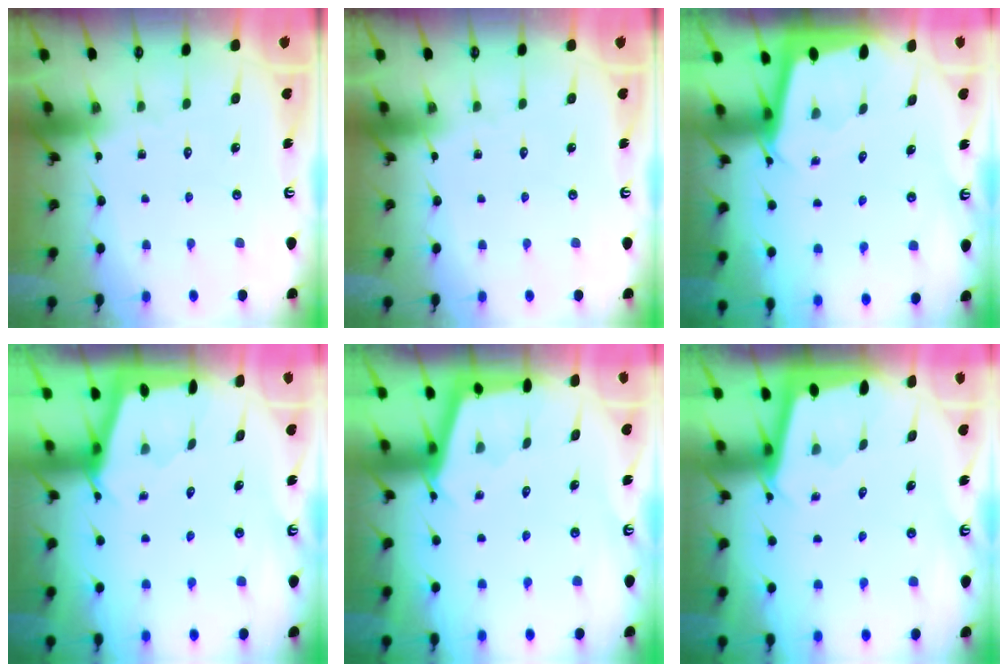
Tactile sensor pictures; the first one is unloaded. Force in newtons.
{"total": 0.0}
{"total": 2.2, "press": 2.1, "slide": 0.3}
{"total": 2.2, "press": 2.2, "slide": 0.3}
{"total": 2.7, "press": 2.7, "slide": 0.3}
{"total": 1.8, "press": 1.8, "slide": 0.1}